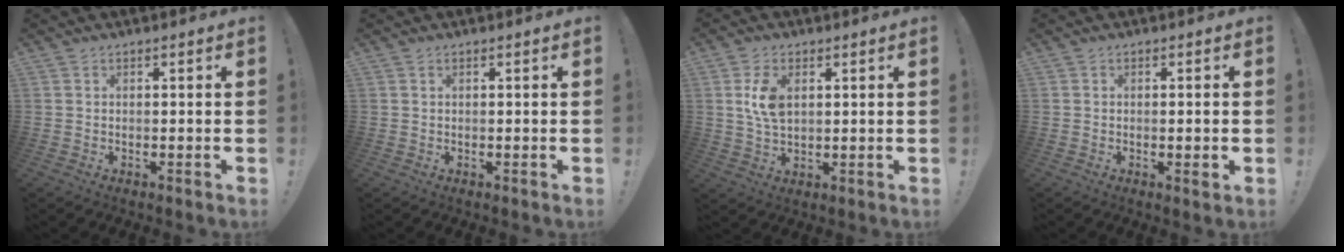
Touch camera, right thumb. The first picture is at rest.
{"total": 0.0}
{"total": 8.0, "force": [2.4, 4.9, 5.8], "torque": [-0.104, -0.006, 0.040]}
{"total": 2.3, "force": [-0.1, 0.1, 2.3], "torque": [-0.025, -0.007, -0.006]}